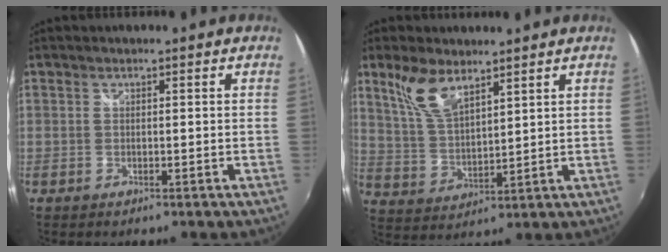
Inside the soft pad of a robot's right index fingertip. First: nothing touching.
{"total": 8.8, "force": [6.0, 3.5, 5.4], "torque": [-0.109, 0.007, 0.128]}